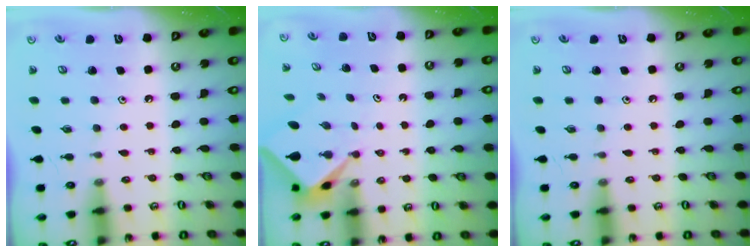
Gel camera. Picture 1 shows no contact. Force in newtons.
{"total": 2.3, "press": 2.3, "slide": 0.3}
{"total": 0.0}